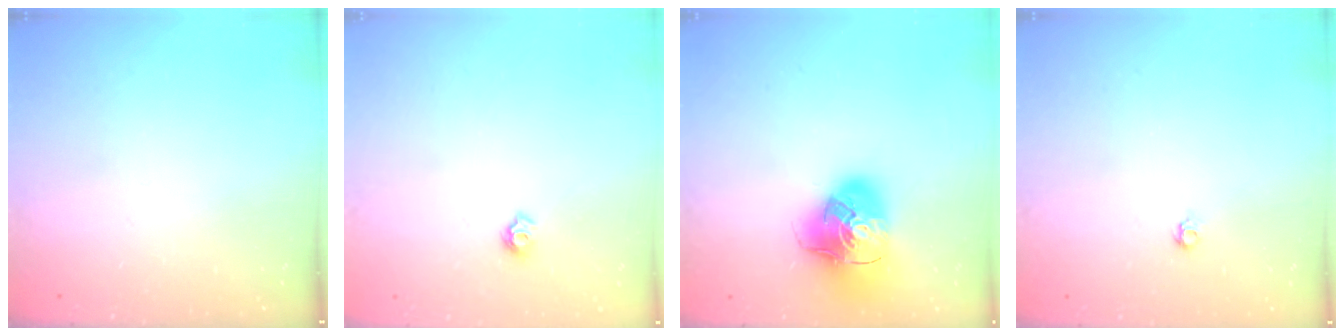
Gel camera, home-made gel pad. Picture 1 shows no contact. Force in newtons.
{"total": 5.7, "press": 5.7, "slide": 0.6}
{"total": 17.4, "press": 17.2, "slide": 2.7}
{"total": 3.7, "press": 3.6, "slide": 0.7}